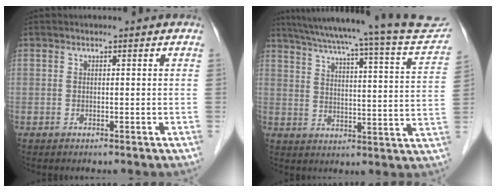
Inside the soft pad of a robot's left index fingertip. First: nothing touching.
{"total": 26.9, "force": [24.4, 0.6, 11.5], "torque": [-0.176, -0.056, 0.302]}